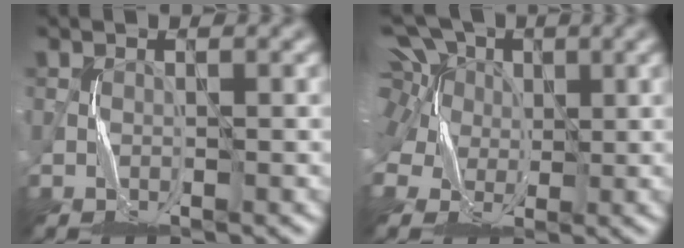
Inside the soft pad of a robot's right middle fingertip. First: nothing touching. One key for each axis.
{"total": 10.7, "fx": 4.1, "fy": 7.5, "fz": 6.3, "tx": -0.132, "ty": 0.042, "tz": 0.024}